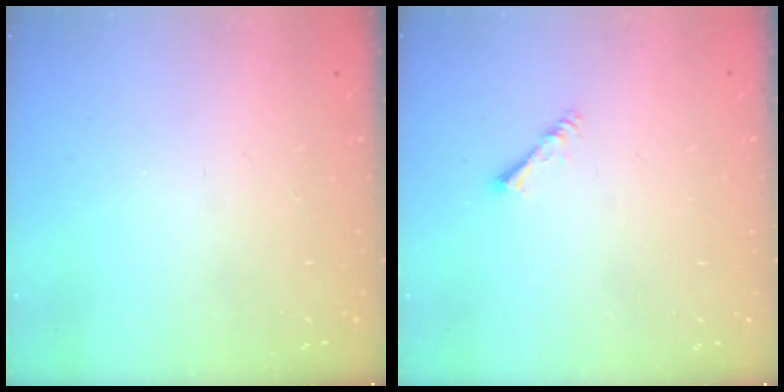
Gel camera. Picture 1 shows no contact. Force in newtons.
{"total": 1.4, "press": 1.4, "slide": 0.3}